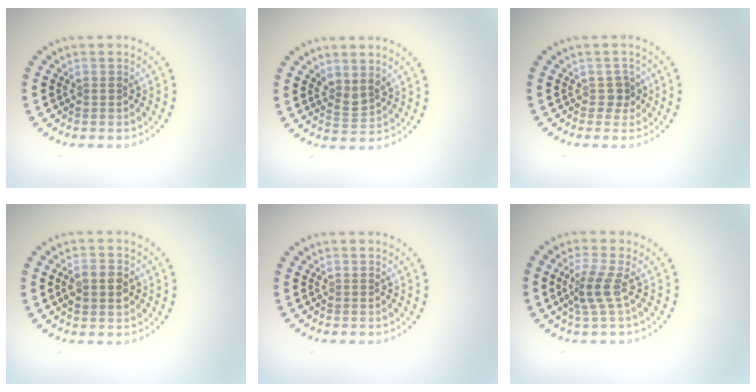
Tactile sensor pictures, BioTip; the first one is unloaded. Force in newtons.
{"total": 1.8, "press": 1.4, "slide": 1.1}
{"total": 1.3, "press": 1.0, "slide": 0.8}
{"total": 2.8, "press": 2.8, "slide": 0.1}
{"total": 0.0}
{"total": 2.4, "press": 1.7, "slide": 1.7}